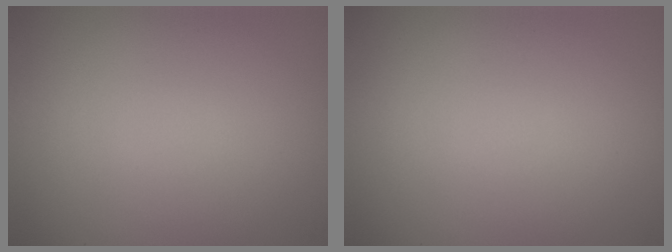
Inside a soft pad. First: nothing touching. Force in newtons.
{"total": 0.0}